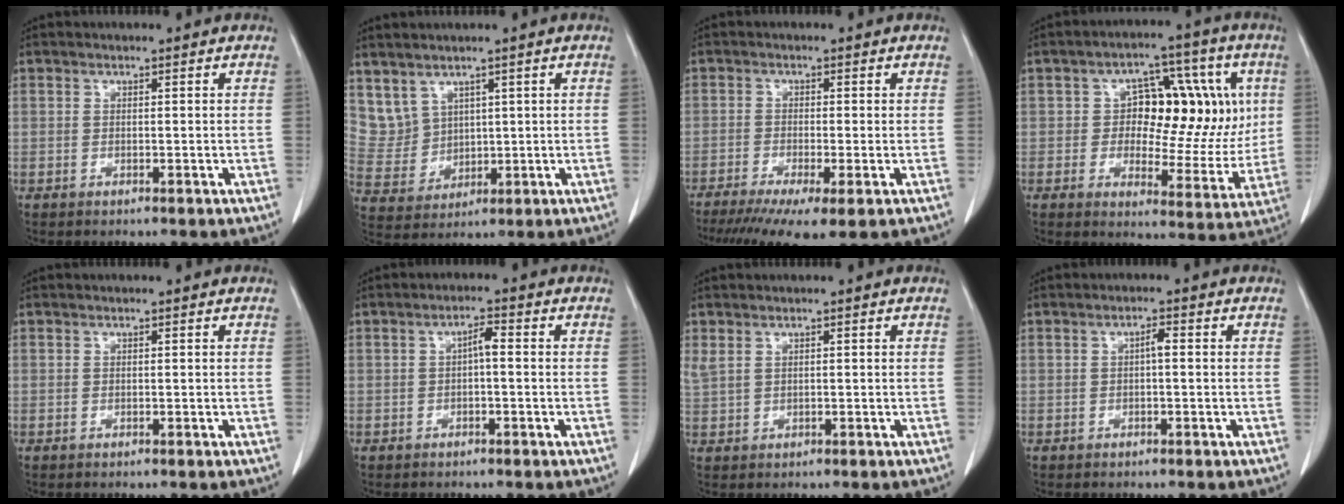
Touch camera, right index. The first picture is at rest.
{"total": 5.7, "force": [3.6, 4.3, 0.9], "torque": [-0.028, 0.015, 0.092]}
{"total": 10.0, "force": [-6.6, 1.2, 7.4], "torque": [-0.113, -0.022, -0.106]}
{"total": 14.2, "force": [2.5, 7.6, 11.8], "torque": [-0.138, 0.033, 0.042]}
{"total": 0.0}
{"total": 2.2, "force": [-0.1, 0.5, 2.2], "torque": [-0.036, 0.007, -0.001]}
{"total": 1.9, "force": [1.2, 0.7, 1.3], "torque": [-0.040, 0.011, 0.037]}
{"total": 1.5, "force": [0.0, 0.3, 1.4], "torque": [-0.024, 0.004, 0.001]}